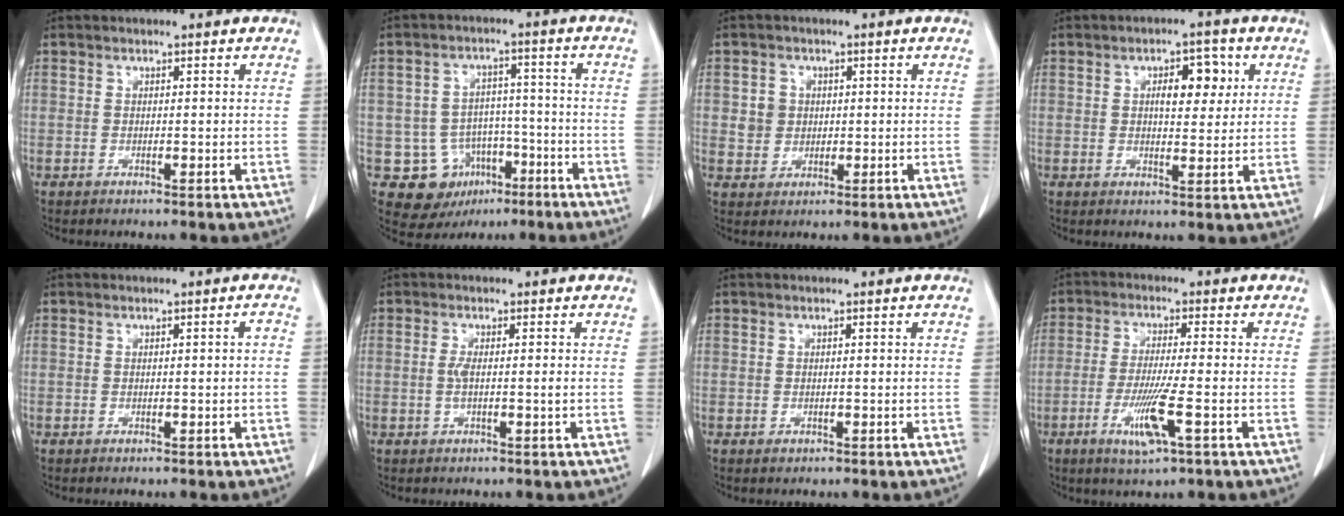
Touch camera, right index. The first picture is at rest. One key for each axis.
{"total": 9.8, "fx": -3.8, "fy": 8.6, "fz": 2.6, "tx": -0.040, "ty": 0.022, "tz": -0.042}
{"total": 3.5, "fx": 0.6, "fy": 3.4, "fz": 0.9, "tx": -0.013, "ty": 0.009, "tz": 0.016}
{"total": 5.5, "fx": 1.7, "fy": 2.5, "fz": 4.6, "tx": -0.068, "ty": 0.009, "tz": 0.026}
{"total": 0.7, "fx": -0.1, "fy": 0.1, "fz": 0.7, "tx": -0.009, "ty": 0.001, "tz": 0.001}
{"total": 2.2, "fx": -0.2, "fy": 0.1, "fz": 2.2, "tx": -0.046, "ty": -0.001, "tz": -0.003}
{"total": 0.5, "fx": -0.2, "fy": 0.5, "fz": 0.2, "tx": -0.003, "ty": 0.002, "tz": -0.001}
{"total": 7.4, "fx": -2.8, "fy": 0.0, "fz": 6.8, "tx": -0.135, "ty": -0.018, "tz": -0.052}